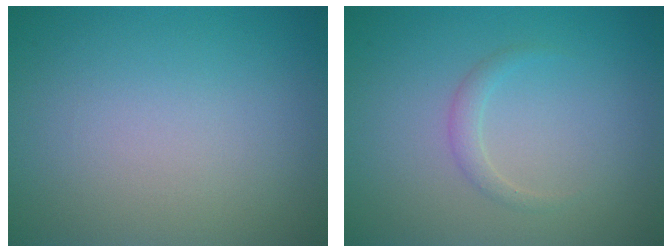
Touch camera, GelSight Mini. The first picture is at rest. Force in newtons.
{"total": 1.1, "press": 1.1, "slide": 0.1}